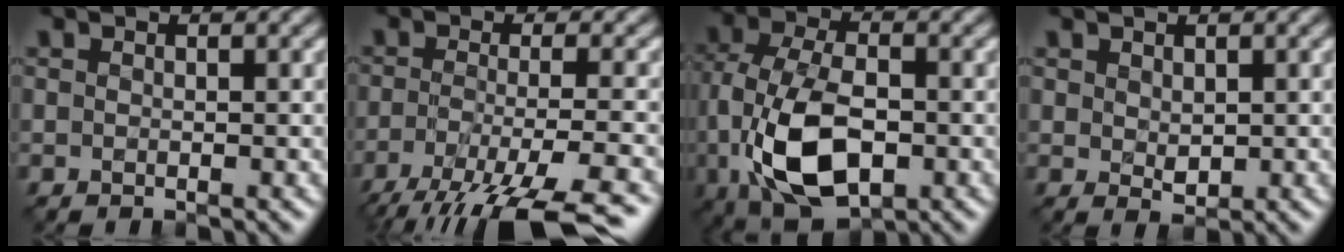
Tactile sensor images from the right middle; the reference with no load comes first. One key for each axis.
{"total": 9.6, "fx": -6.5, "fy": 2.2, "fz": 6.7, "tx": -0.108, "ty": -0.012, "tz": -0.108}
{"total": 9.8, "fx": -2.5, "fy": 5.4, "fz": 7.8, "tx": -0.168, "ty": -0.010, "tz": -0.050}
{"total": 1.4, "fx": 0.4, "fy": 1.0, "fz": 0.9, "tx": -0.016, "ty": -0.006, "tz": 0.013}